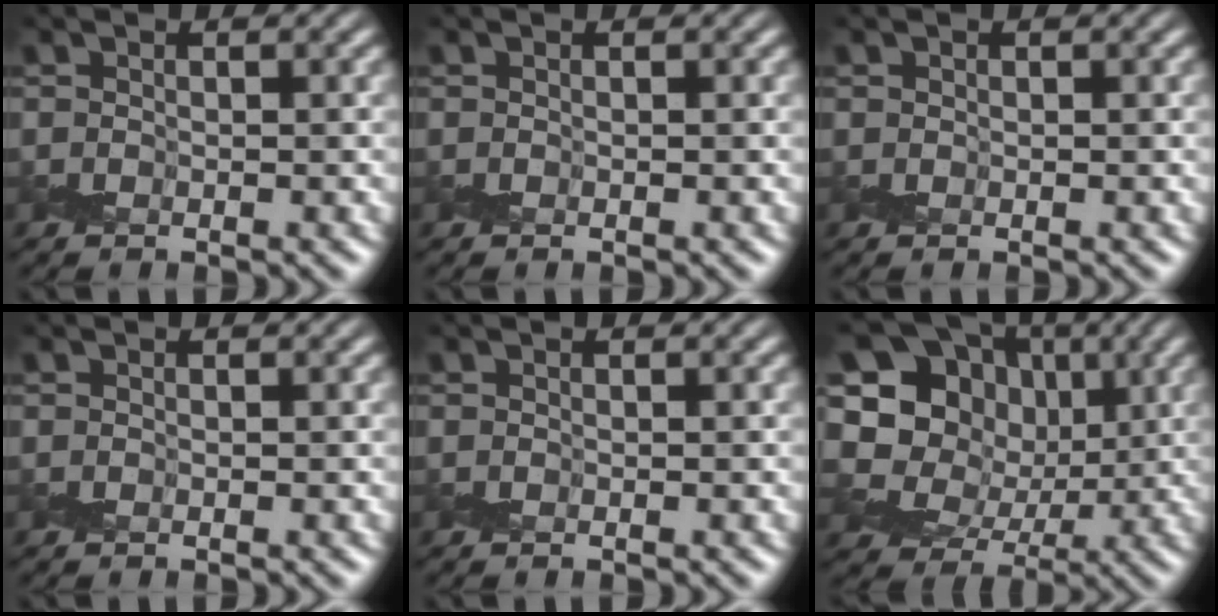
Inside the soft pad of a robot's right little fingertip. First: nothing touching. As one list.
[{"total": 0.0}, {"total": 0.0}, {"total": 0.0}, {"total": 0.0}, {"total": 15.2, "force": [4.3, 12.6, 7.4], "torque": [-0.184, 0.045, 0.062]}]